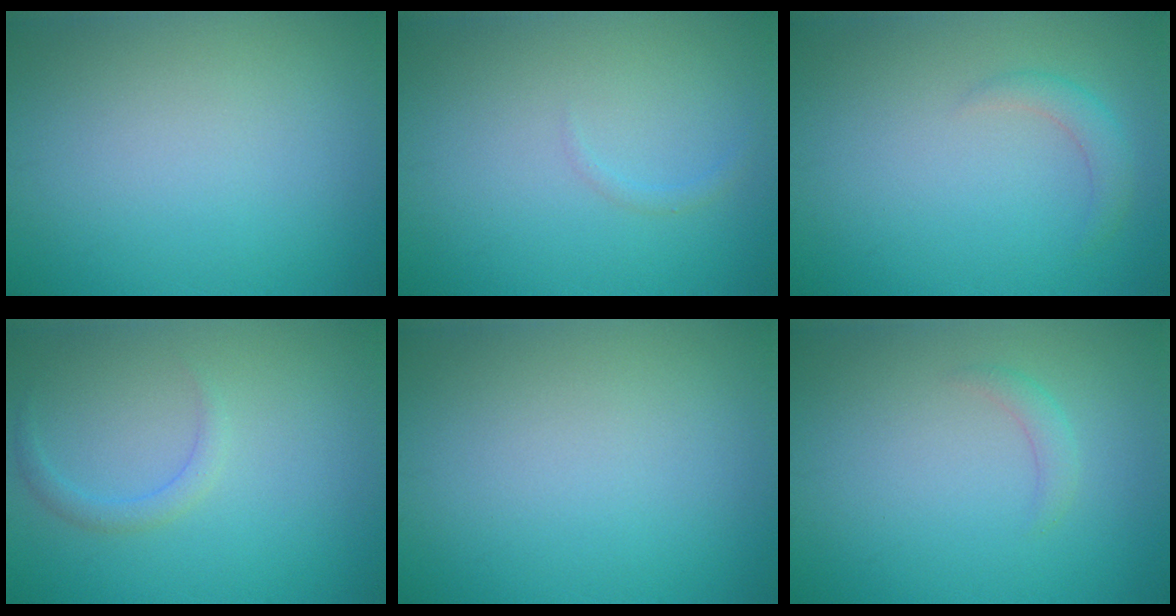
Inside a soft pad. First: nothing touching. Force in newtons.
{"total": 0.6, "press": 0.6, "slide": 0.1}
{"total": 1.6, "press": 1.6, "slide": 0.1}
{"total": 1.3, "press": 1.3, "slide": 0.1}
{"total": 0.0}
{"total": 1.2, "press": 1.2, "slide": 0.1}